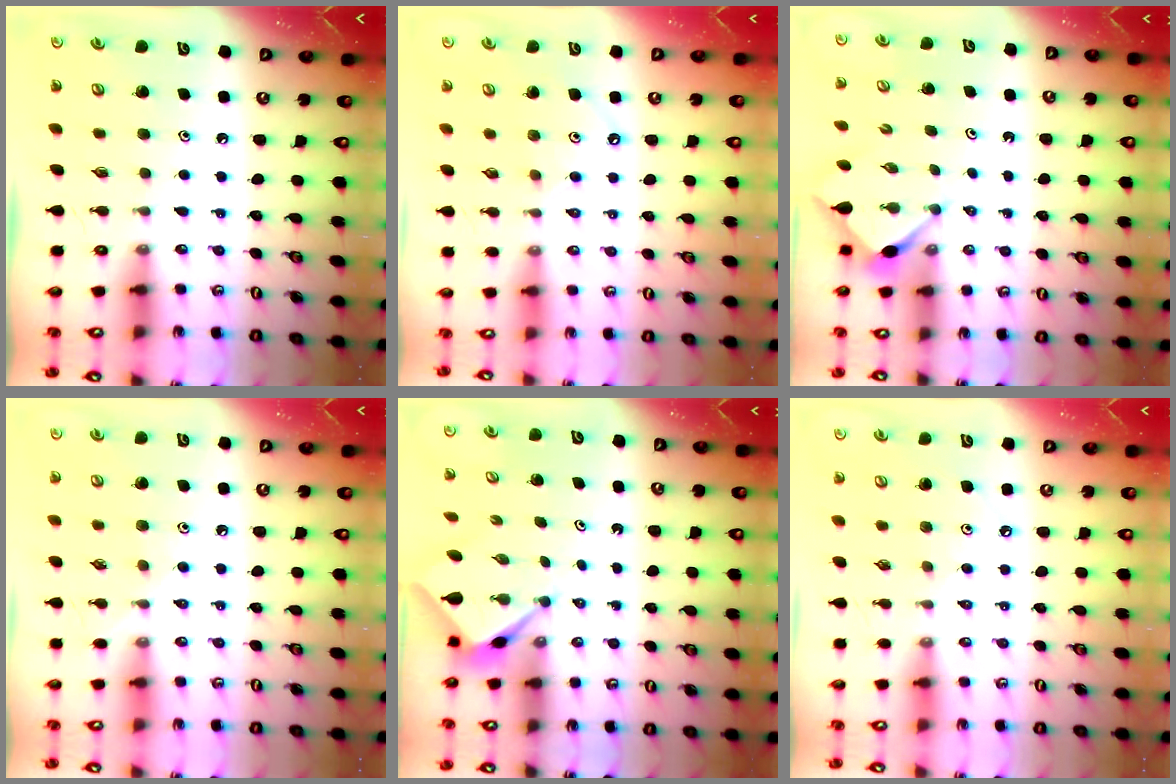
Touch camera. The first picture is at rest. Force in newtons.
{"total": 1.6, "press": 1.5, "slide": 0.4}
{"total": 2.8, "press": 2.8, "slide": 0.3}
{"total": 6.0, "press": 6.0, "slide": 0.8}
{"total": 2.7, "press": 2.7, "slide": 0.1}
{"total": 2.0, "press": 1.9, "slide": 0.4}